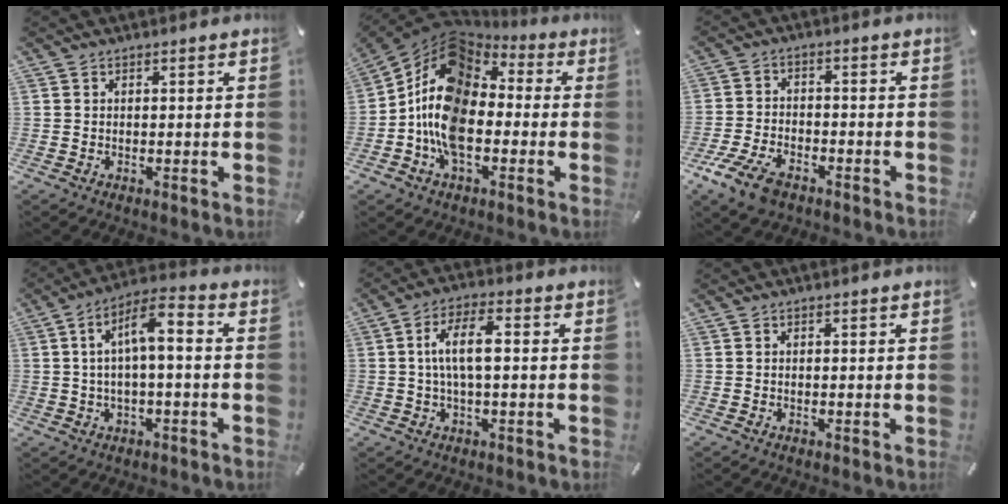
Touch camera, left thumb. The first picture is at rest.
{"total": 15.1, "force": [-3.4, 10.2, 10.6], "torque": [-0.229, 0.014, -0.069]}
{"total": 8.4, "force": [-5.4, 4.6, 4.5], "torque": [-0.107, 0.021, -0.104]}
{"total": 9.1, "force": [0.8, 3.4, 8.4], "torque": [-0.144, 0.005, 0.014]}
{"total": 8.2, "force": [0.4, 3.3, 7.5], "torque": [-0.150, 0.012, 0.003]}
{"total": 0.0}